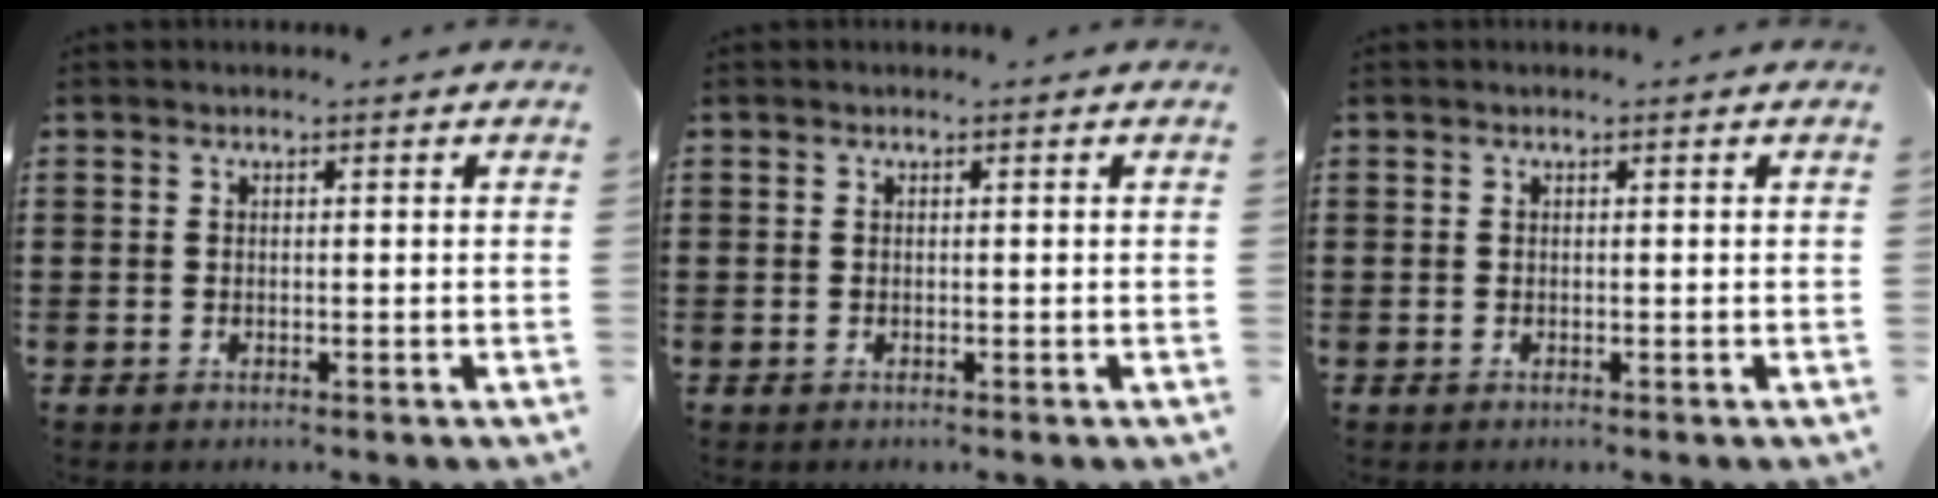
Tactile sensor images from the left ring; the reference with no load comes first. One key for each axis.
{"total": 0.0}
{"total": 0.0}